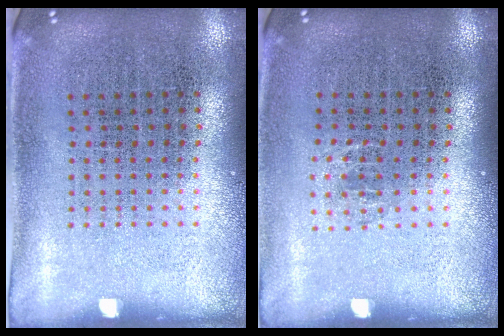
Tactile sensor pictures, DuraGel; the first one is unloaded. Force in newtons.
{"total": 0.7, "press": 0.4, "slide": 0.6}